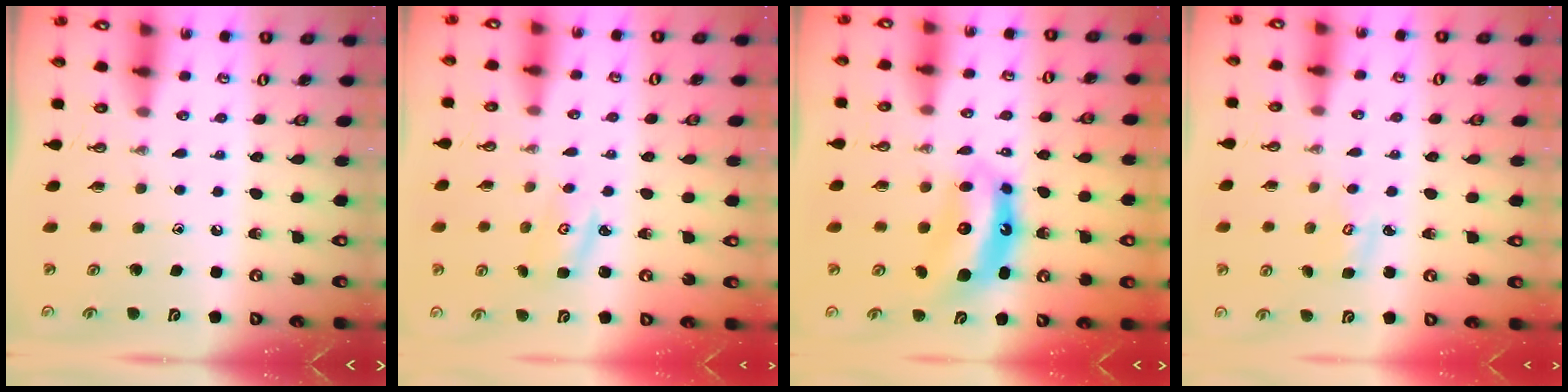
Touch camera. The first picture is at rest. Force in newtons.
{"total": 2.7, "press": 2.7, "slide": 0.4}
{"total": 8.7, "press": 8.6, "slide": 1.3}
{"total": 3.1, "press": 3.0, "slide": 0.3}